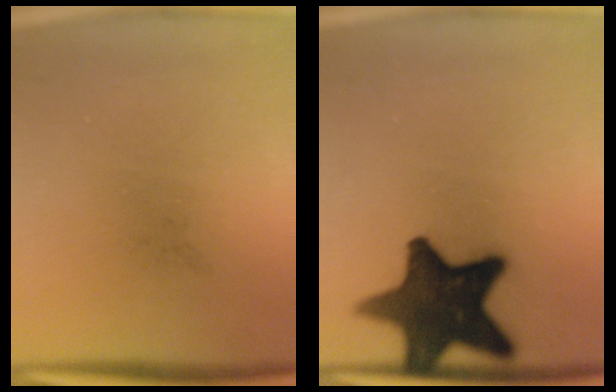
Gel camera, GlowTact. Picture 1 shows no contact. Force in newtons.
{"total": 15.9}